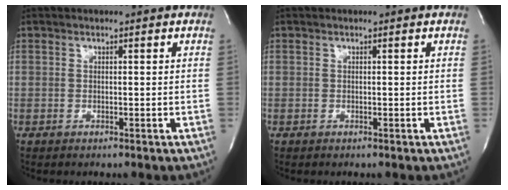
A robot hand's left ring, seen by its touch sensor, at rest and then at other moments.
{"total": 0.0}